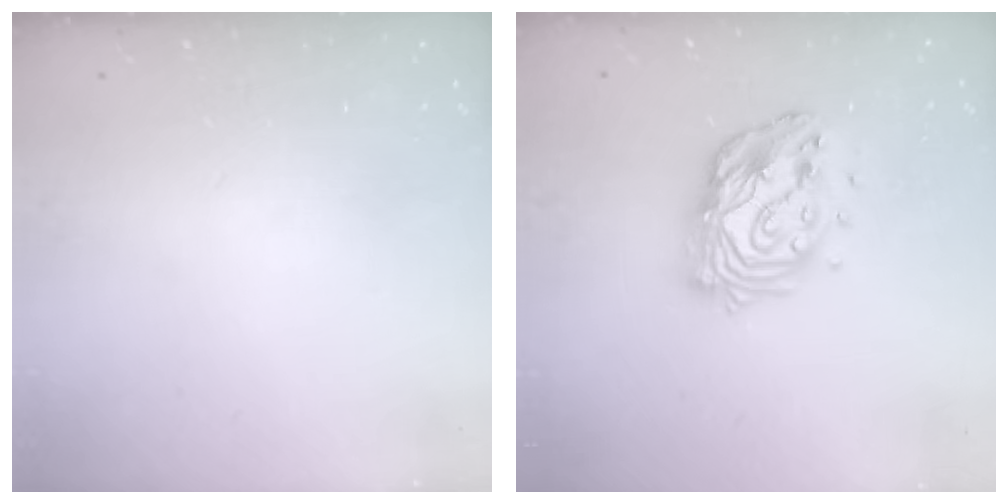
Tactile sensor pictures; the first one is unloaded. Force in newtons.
{"total": 14.7, "press": 14.6, "slide": 1.2}